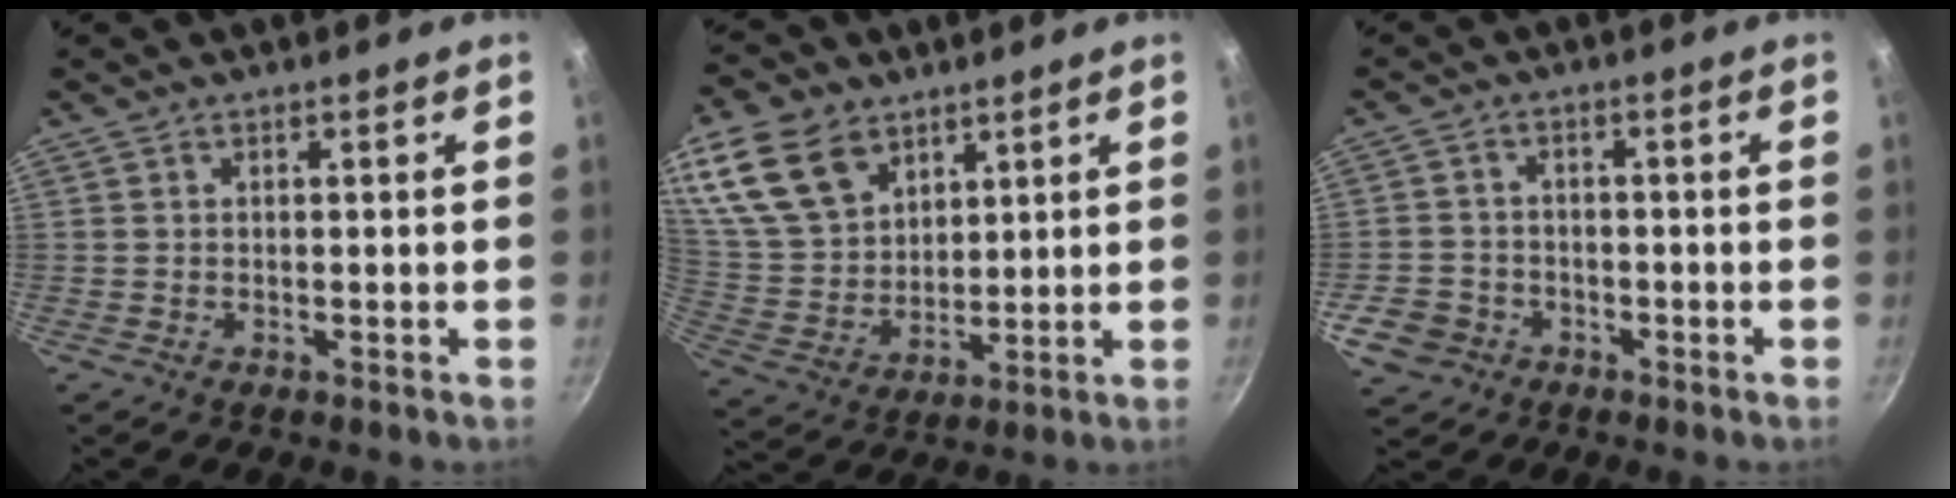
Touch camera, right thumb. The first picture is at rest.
{"total": 17.9, "force": [9.6, 12.0, 9.0], "torque": [-0.167, -0.024, 0.195]}
{"total": 6.4, "force": [-3.1, 5.2, 2.2], "torque": [-0.039, 0.027, -0.055]}